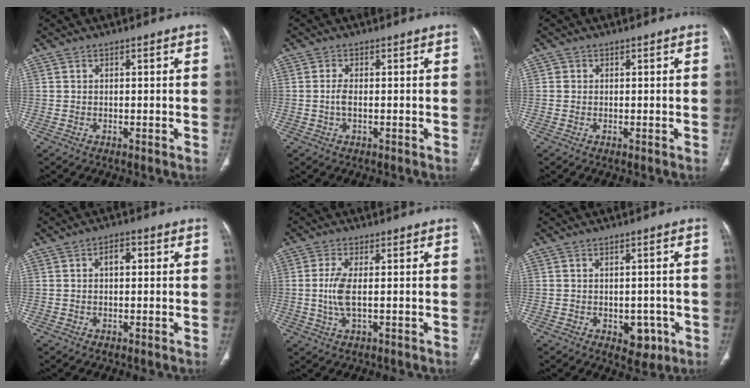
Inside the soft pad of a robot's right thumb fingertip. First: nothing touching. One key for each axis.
{"total": 2.1, "fx": -0.3, "fy": 0.8, "fz": 1.9, "tx": -0.047, "ty": 0.000, "tz": -0.005}
{"total": 0.7, "fx": 0.1, "fy": 0.7, "fz": 0.1, "tx": 0.003, "ty": 0.004, "tz": 0.001}
{"total": 3.0, "fx": 0.5, "fy": 1.7, "fz": 2.4, "tx": -0.034, "ty": 0.012, "tz": 0.007}
{"total": 5.0, "fx": -0.1, "fy": 1.6, "fz": 4.8, "tx": -0.121, "ty": -0.004, "tz": -0.003}
{"total": 5.1, "fx": -1.8, "fy": 3.4, "fz": 3.4, "tx": -0.015, "ty": 0.005, "tz": -0.014}